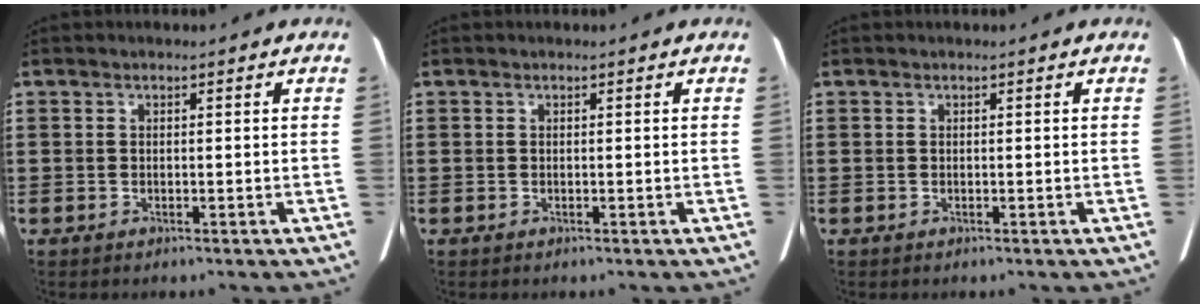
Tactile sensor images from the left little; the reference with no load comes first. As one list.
[{"total": 0.0}, {"total": 0.0}]